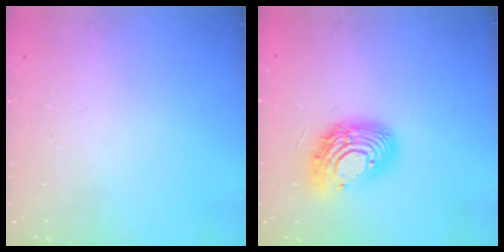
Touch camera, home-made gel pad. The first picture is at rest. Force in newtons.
{"total": 15.0, "press": 15.0, "slide": 1.2}